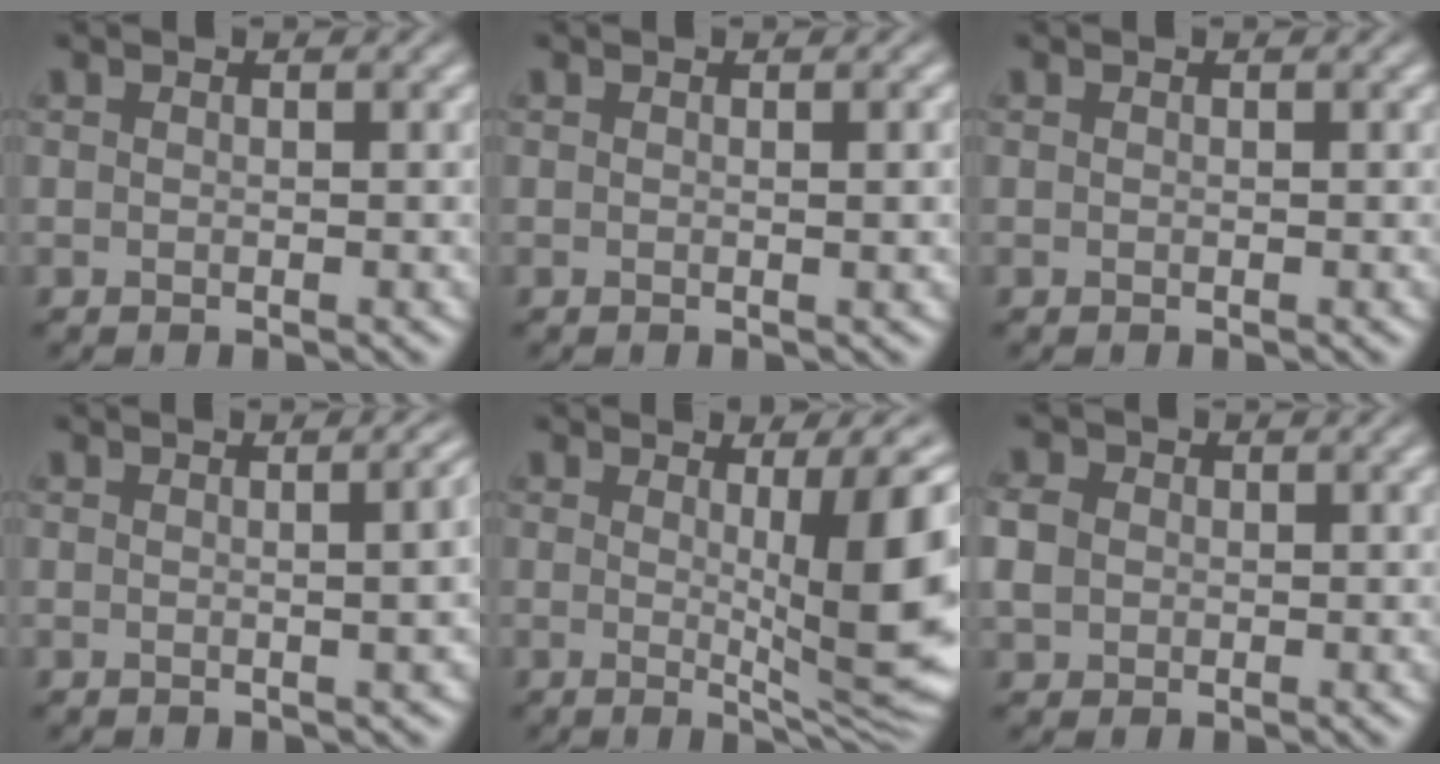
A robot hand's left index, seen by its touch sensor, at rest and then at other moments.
{"total": 1.1, "force": [0.1, 0.2, 1.0], "torque": [-0.010, 0.002, -0.001]}
{"total": 0.0}
{"total": 4.7, "force": [0.3, 2.1, 4.2], "torque": [-0.012, 0.016, 0.002]}
{"total": 10.0, "force": [0.7, 2.2, 9.7], "torque": [-0.122, -0.010, 0.016]}
{"total": 2.5, "force": [0.0, 2.2, 1.2], "torque": [-0.029, 0.004, -0.004]}